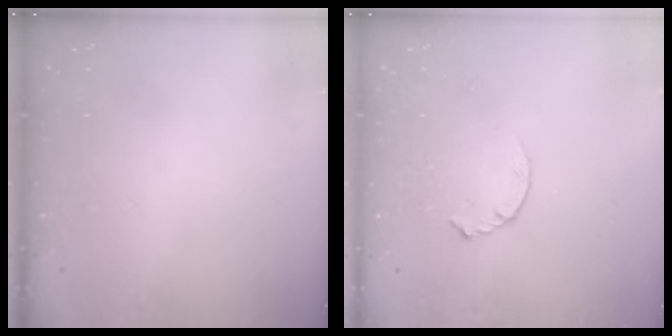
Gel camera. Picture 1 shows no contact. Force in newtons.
{"total": 2.8, "press": 2.8, "slide": 0.4}